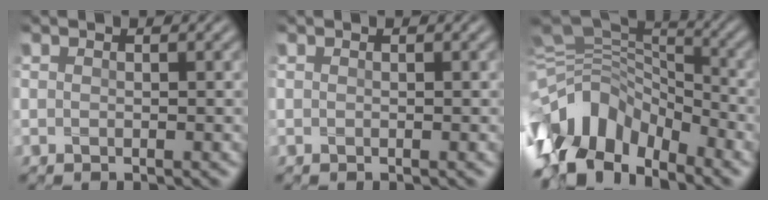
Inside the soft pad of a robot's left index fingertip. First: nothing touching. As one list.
[{"total": 0.0}, {"total": 10.6, "force": [-5.4, 6.4, 6.4], "torque": [-0.138, 0.020, -0.114]}]